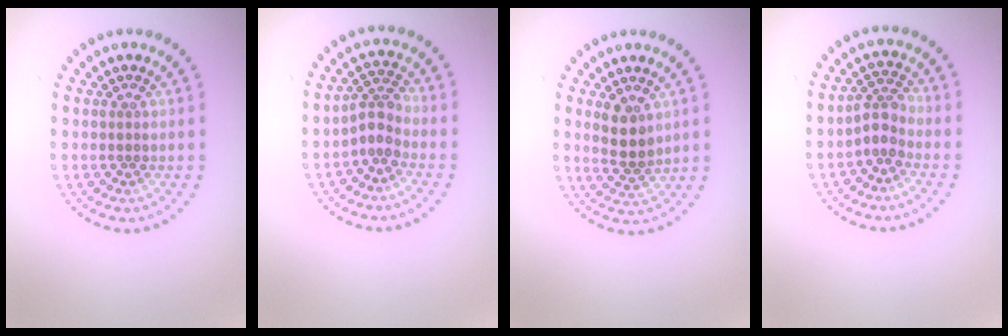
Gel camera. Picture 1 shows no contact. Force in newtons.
{"total": 2.4, "press": 1.7, "slide": 1.7}
{"total": 3.0, "press": 2.8, "slide": 1.1}
{"total": 2.4, "press": 1.7, "slide": 1.6}